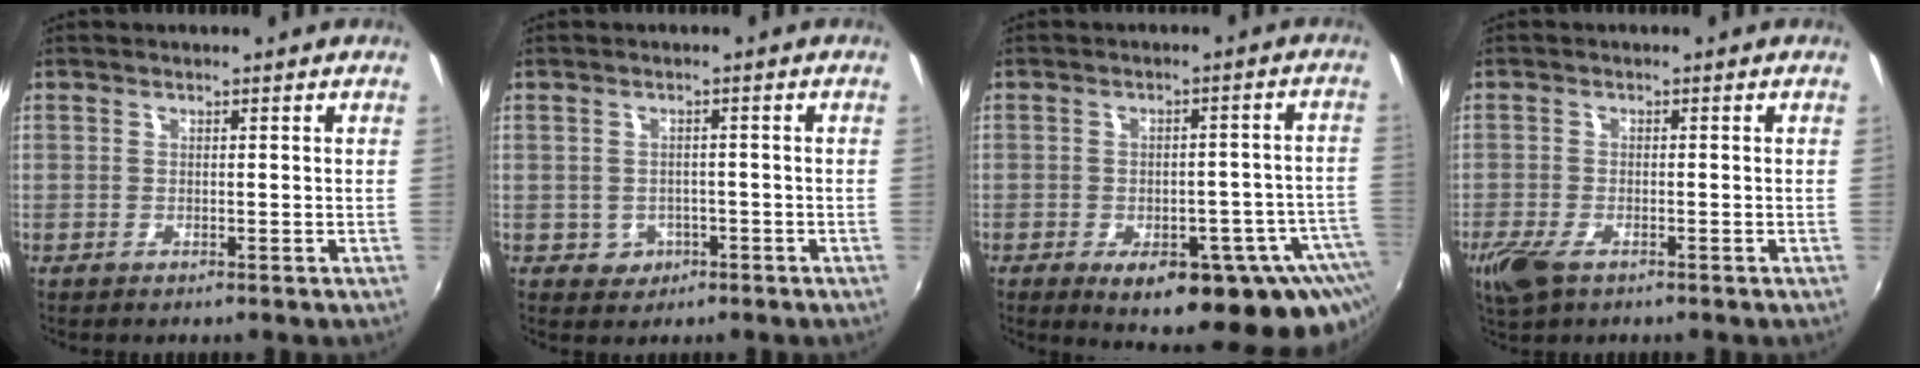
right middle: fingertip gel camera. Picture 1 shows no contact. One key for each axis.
{"total": 3.3, "fx": -1.2, "fy": 3.0, "fz": 0.7, "tx": -0.022, "ty": 0.006, "tz": -0.010}
{"total": 21.4, "fx": -13.0, "fy": 8.7, "fz": 14.6, "tx": -0.178, "ty": -0.022, "tz": -0.147}
{"total": 5.3, "fx": -3.3, "fy": 2.3, "fz": 3.5, "tx": -0.087, "ty": -0.017, "tz": -0.062}